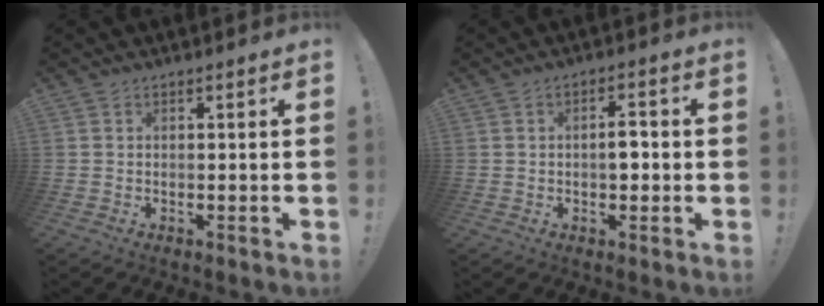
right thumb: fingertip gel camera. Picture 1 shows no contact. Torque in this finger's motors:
{"motor_torque": [1.50, 1.35, -0.12, 0.14, 0.02]}